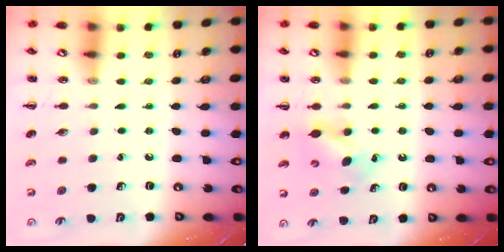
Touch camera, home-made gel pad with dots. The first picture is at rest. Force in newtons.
{"total": 5.5, "press": 5.4, "slide": 1.2}